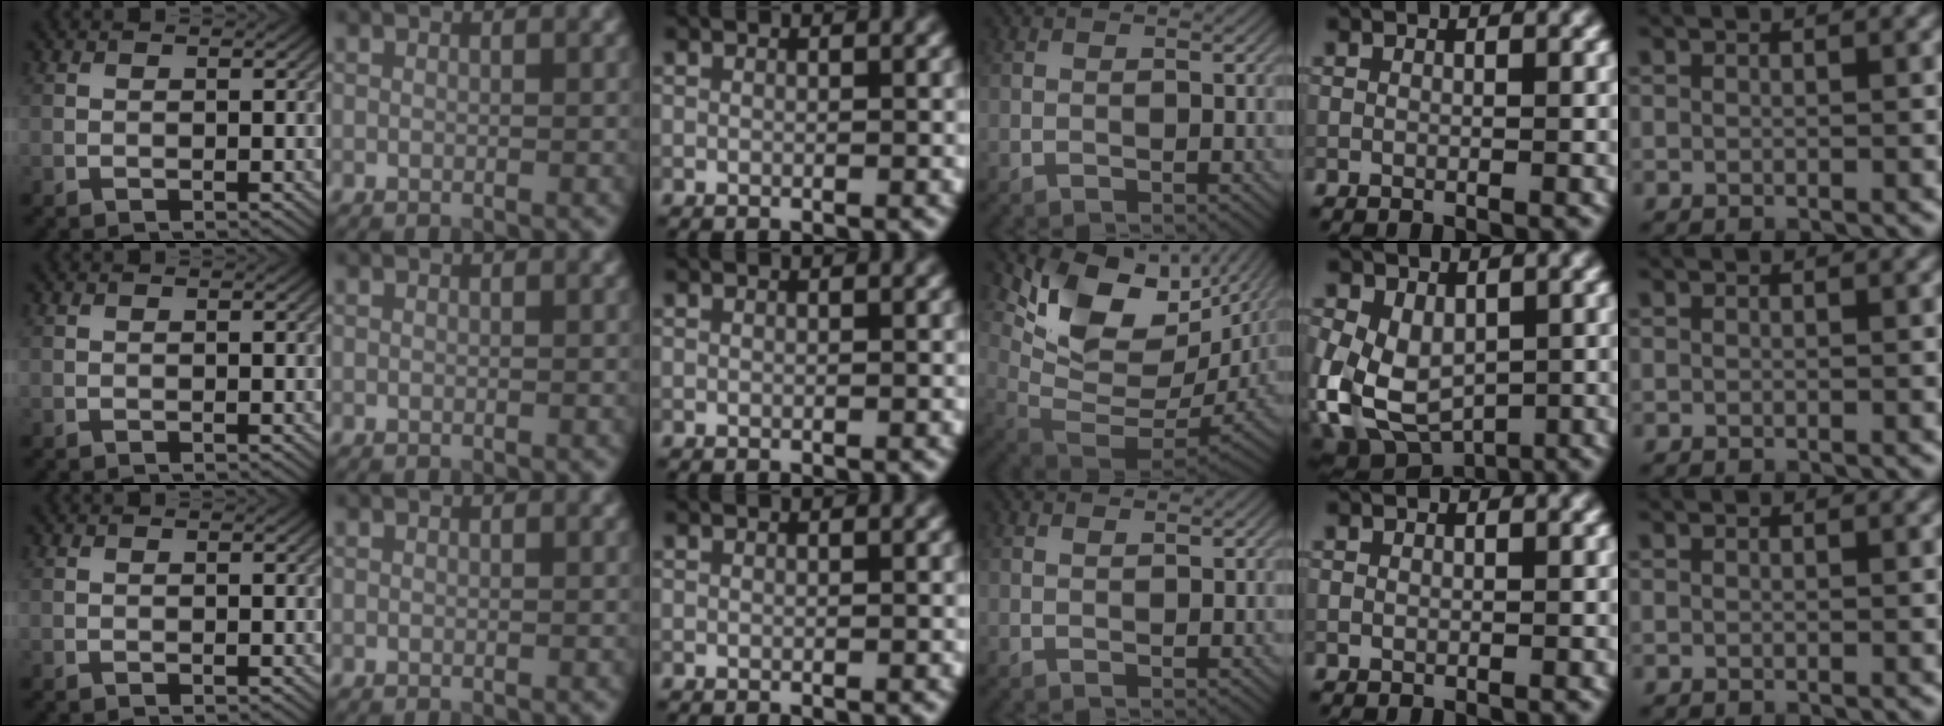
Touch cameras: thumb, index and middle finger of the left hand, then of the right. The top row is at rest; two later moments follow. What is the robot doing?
{"motion": "lift_and_place", "object": "coin"}